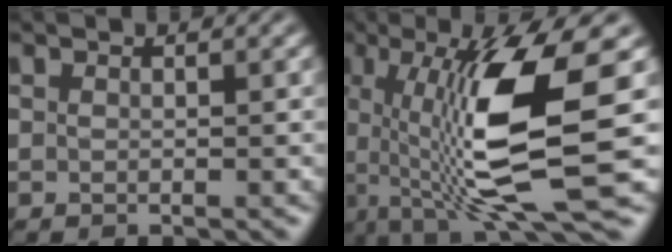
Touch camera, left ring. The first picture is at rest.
{"total": 12.0, "force": [-0.1, 2.8, 11.7], "torque": [-0.187, -0.006, -0.002]}